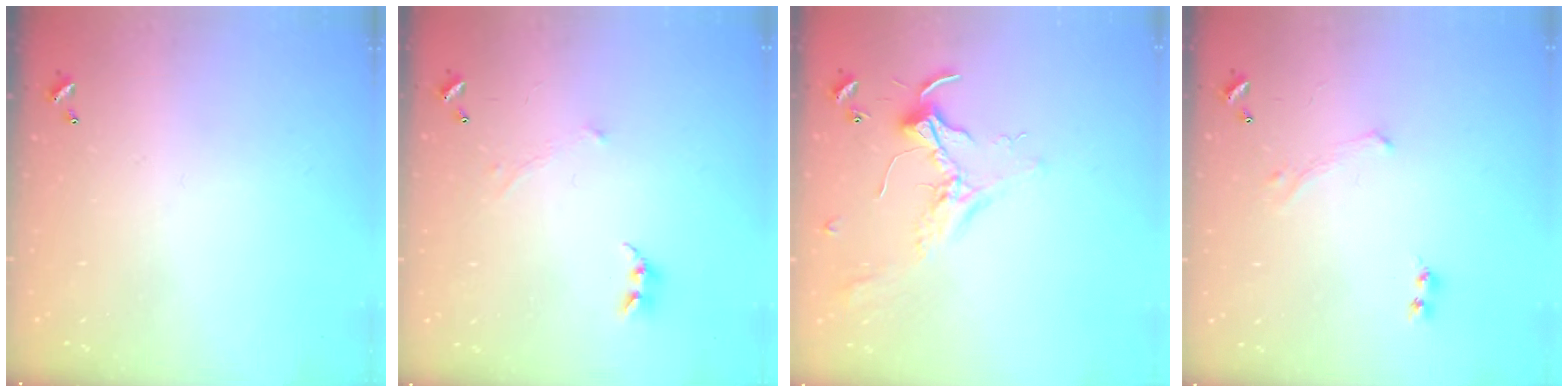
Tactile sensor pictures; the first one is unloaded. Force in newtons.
{"total": 0.7, "press": 0.0, "slide": 0.7}
{"total": 2.3, "press": 2.3, "slide": 0.5}
{"total": 0.0}